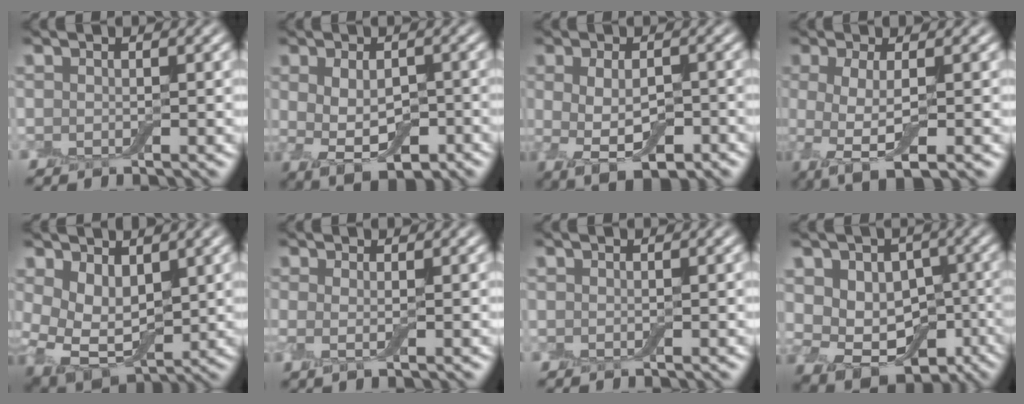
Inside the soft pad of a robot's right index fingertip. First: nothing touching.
{"total": 5.3, "force": [-0.9, 2.6, 4.5], "torque": [-0.076, -0.014, -0.006]}
{"total": 5.0, "force": [-1.1, 2.1, 4.4], "torque": [-0.077, -0.015, -0.013]}
{"total": 4.8, "force": [-1.3, 1.3, 4.4], "torque": [-0.076, -0.013, -0.026]}
{"total": 6.0, "force": [0.8, 3.9, 4.5], "torque": [-0.096, -0.013, 0.021]}
{"total": 1.4, "force": [0.1, 0.2, 1.4], "torque": [-0.030, -0.005, 0.001]}
{"total": 0.0}
{"total": 7.2, "force": [-0.5, 5.4, 4.7], "torque": [-0.065, -0.008, -0.003]}